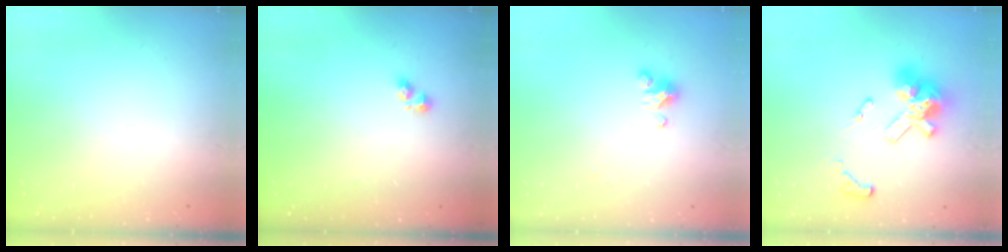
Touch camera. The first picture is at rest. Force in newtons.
{"total": 2.8, "press": 2.7, "slide": 0.5}
{"total": 3.2, "press": 3.2, "slide": 0.3}
{"total": 16.9, "press": 16.7, "slide": 2.3}